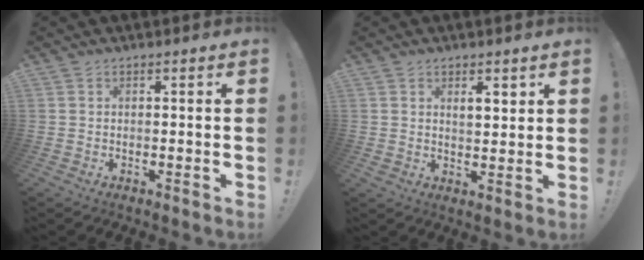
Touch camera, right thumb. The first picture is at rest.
{"total": 4.1, "force": [2.8, 2.1, 2.1], "torque": [-0.020, -0.021, 0.046]}